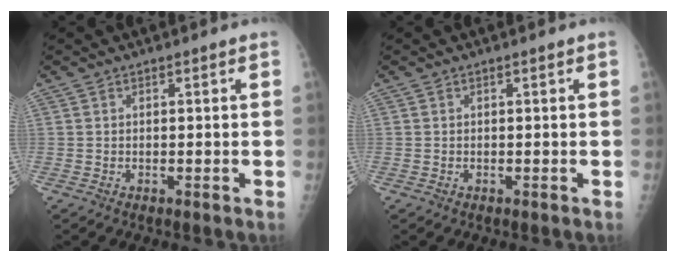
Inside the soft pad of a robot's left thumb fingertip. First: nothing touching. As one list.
[{"total": 0.0}]